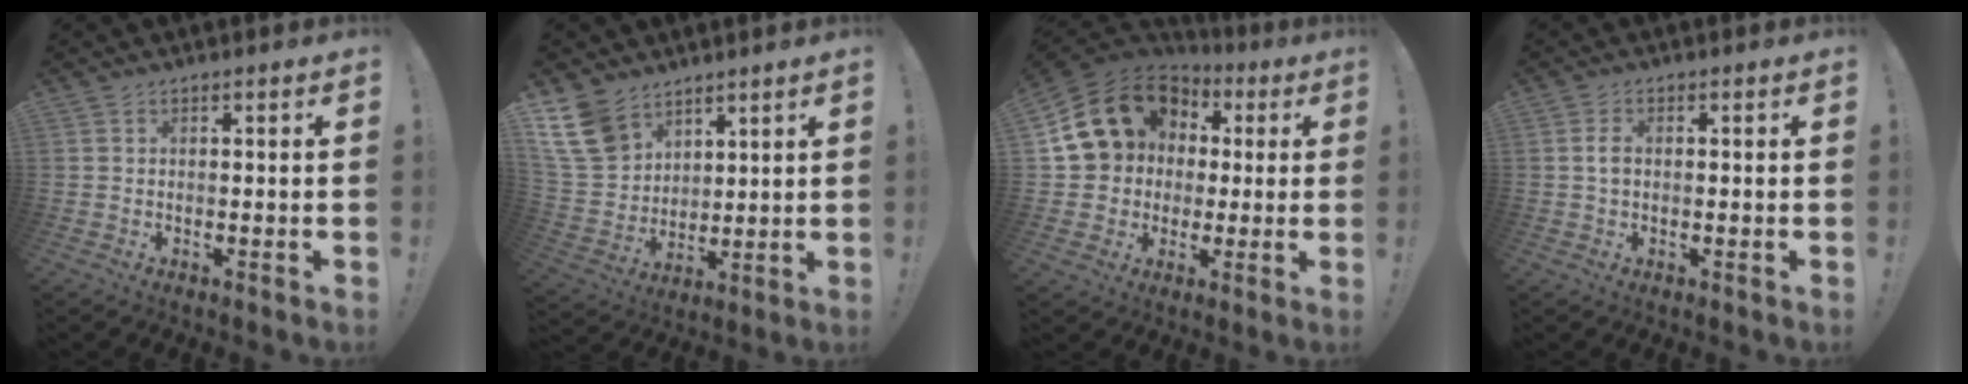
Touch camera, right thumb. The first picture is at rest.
{"total": 14.2, "force": [9.2, 9.3, 5.7], "torque": [-0.118, -0.048, 0.186]}
{"total": 18.1, "force": [5.1, 15.2, 8.4], "torque": [-0.131, -0.016, 0.119]}
{"total": 2.3, "force": [0.1, 1.4, 1.8], "torque": [-0.031, 0.005, 0.000]}